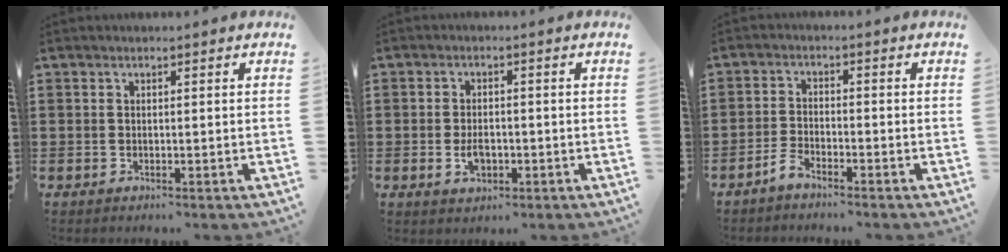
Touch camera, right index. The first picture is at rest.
{"total": 3.2, "force": [-0.9, 2.0, 2.3], "torque": [-0.045, 0.002, -0.016]}
{"total": 2.5, "force": [-2.4, 0.2, 0.7], "torque": [-0.022, 0.002, -0.050]}